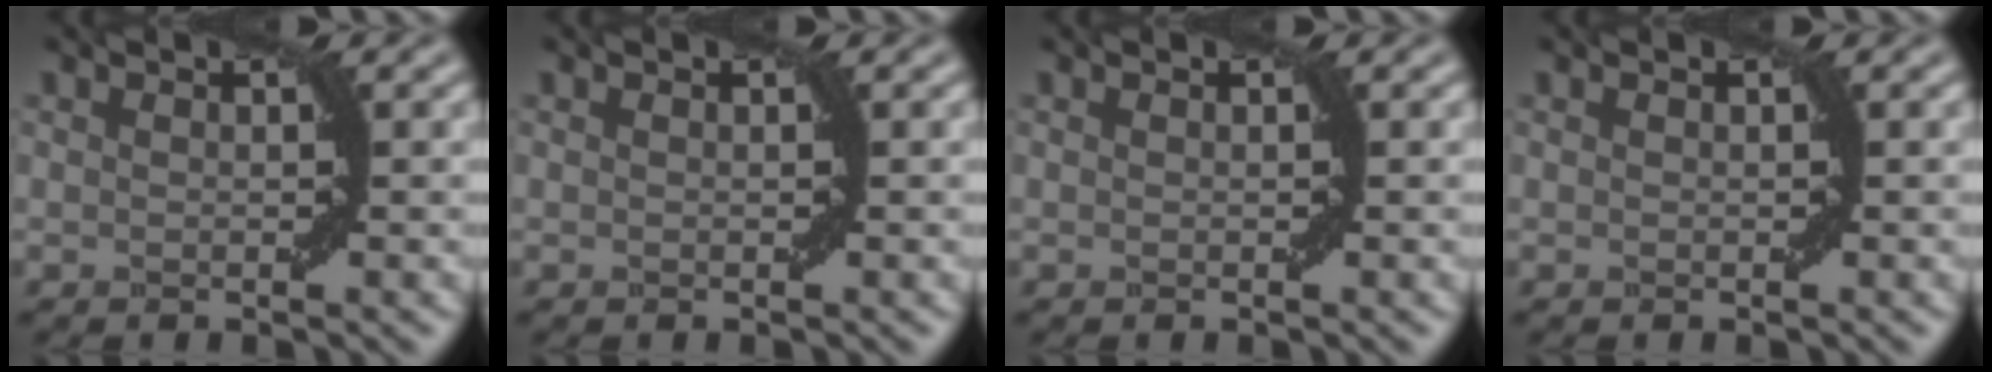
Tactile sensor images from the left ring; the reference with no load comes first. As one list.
[{"total": 0.0}, {"total": 0.0}, {"total": 0.0}]